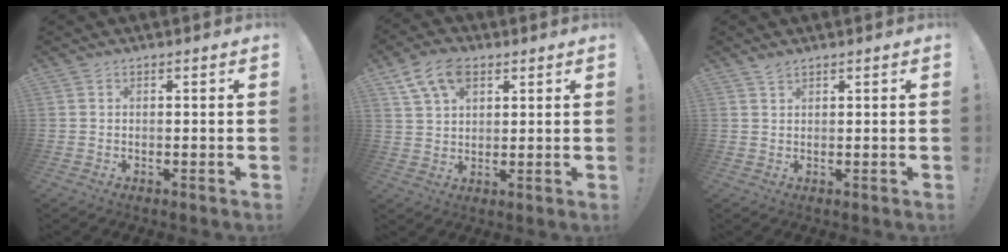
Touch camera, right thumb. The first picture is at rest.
{"total": 10.0, "force": [5.2, 6.1, 5.9], "torque": [-0.105, -0.008, 0.100]}
{"total": 1.6, "force": [1.4, 0.6, 0.6], "torque": [-0.007, -0.004, 0.025]}